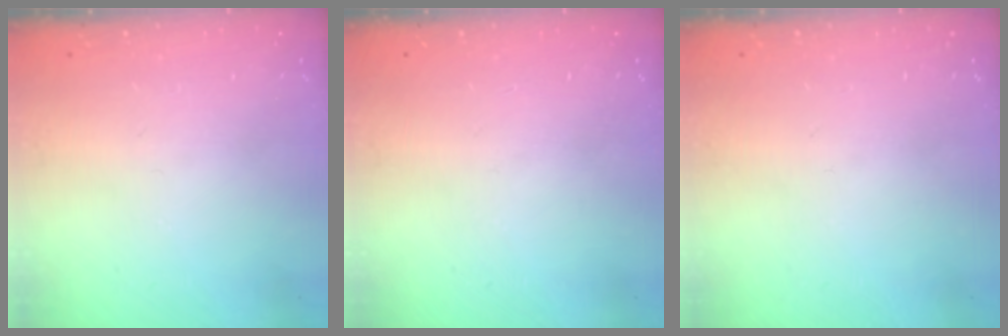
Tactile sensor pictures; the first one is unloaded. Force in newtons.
{"total": 0.0}
{"total": 0.0}